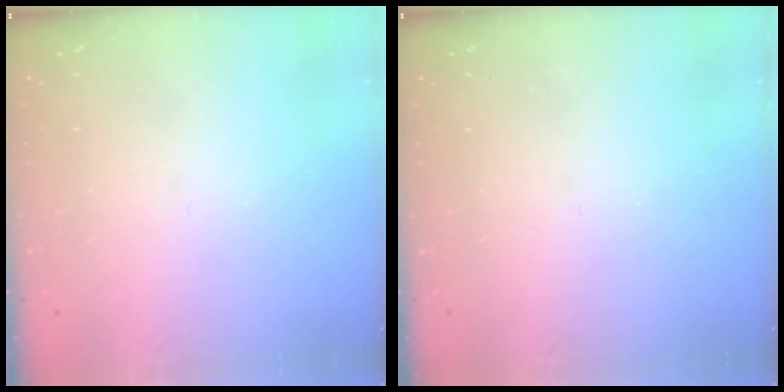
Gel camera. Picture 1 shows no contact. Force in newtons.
{"total": 0.0}